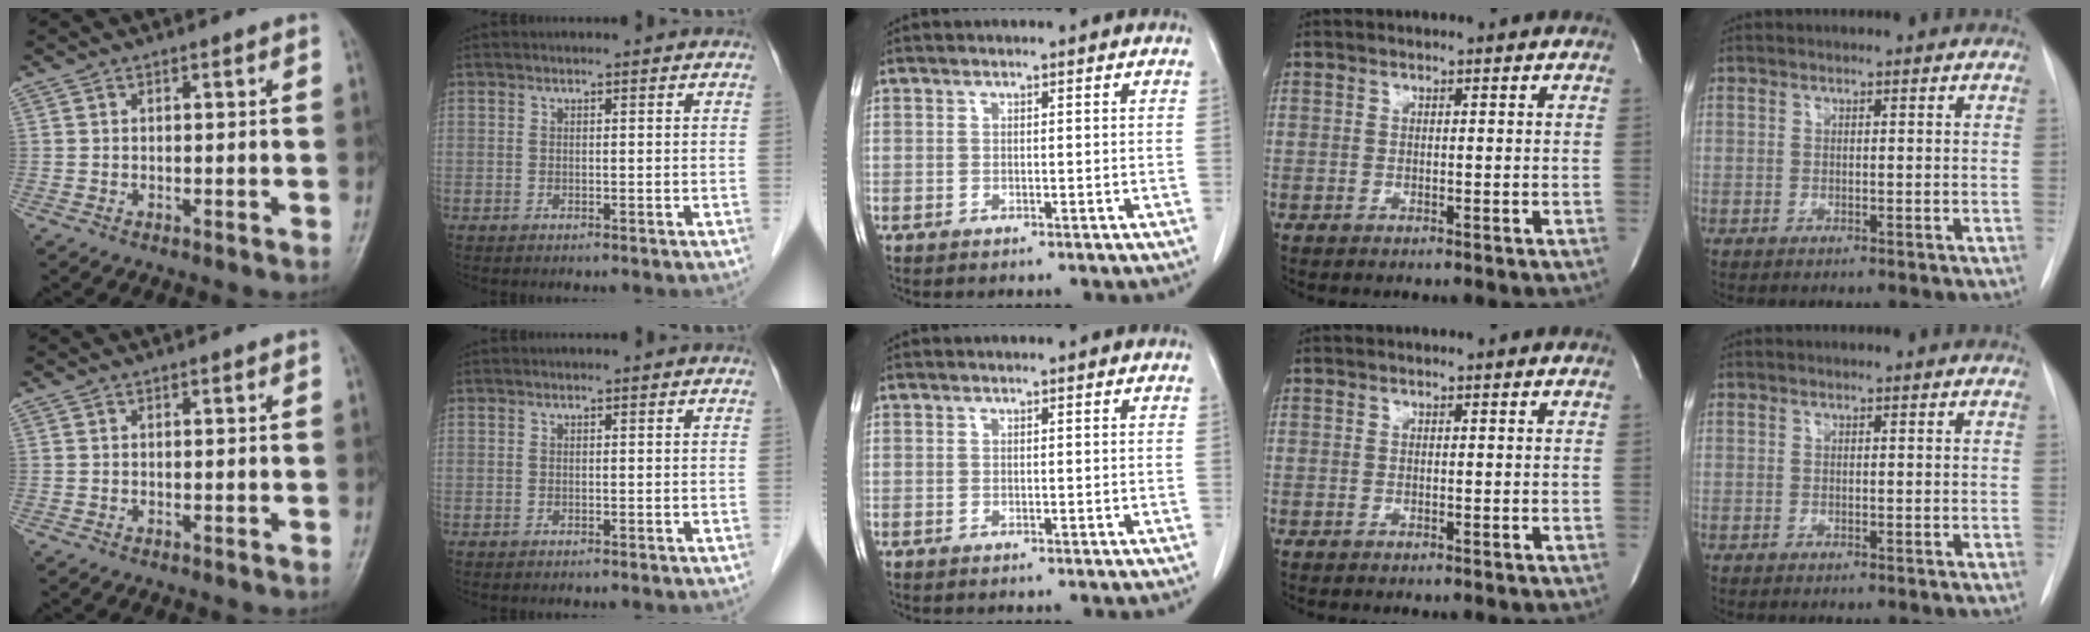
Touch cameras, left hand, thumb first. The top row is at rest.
{}